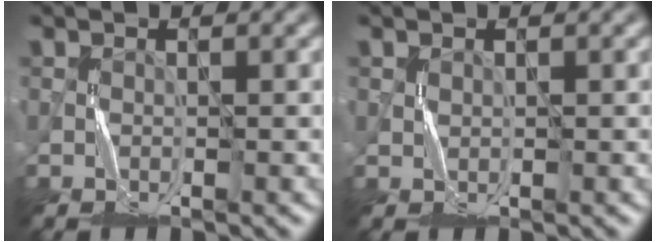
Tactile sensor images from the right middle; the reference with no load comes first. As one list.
[{"total": 0.5, "force": [0.3, 0.4, 0.0], "torque": [-0.003, 0.000, 0.010]}]